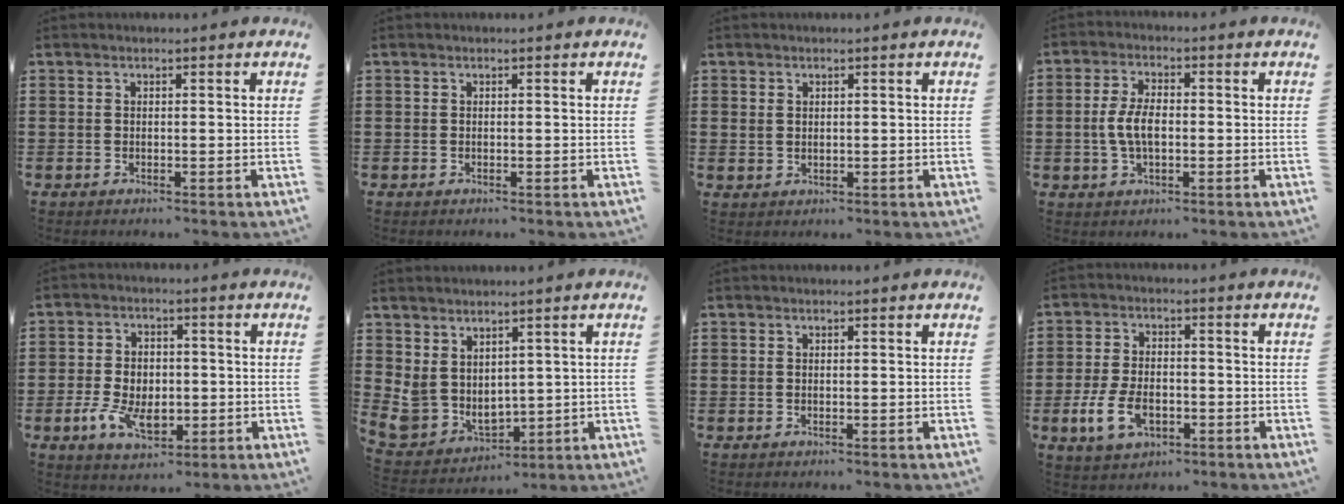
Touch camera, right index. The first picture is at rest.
{"total": 0.0}
{"total": 1.2, "force": [0.8, 0.8, 0.4], "torque": [-0.010, 0.004, 0.016]}
{"total": 5.3, "force": [-0.5, 2.7, 4.6], "torque": [-0.106, -0.001, -0.015]}
{"total": 7.3, "force": [-1.9, 4.9, 5.1], "torque": [-0.118, 0.007, -0.038]}
{"total": 4.3, "force": [2.3, 3.4, 1.4], "torque": [-0.075, -0.021, 0.038]}
{"total": 0.0}
{"total": 6.5, "force": [-2.3, 3.8, 4.8], "torque": [-0.115, -0.003, -0.048]}